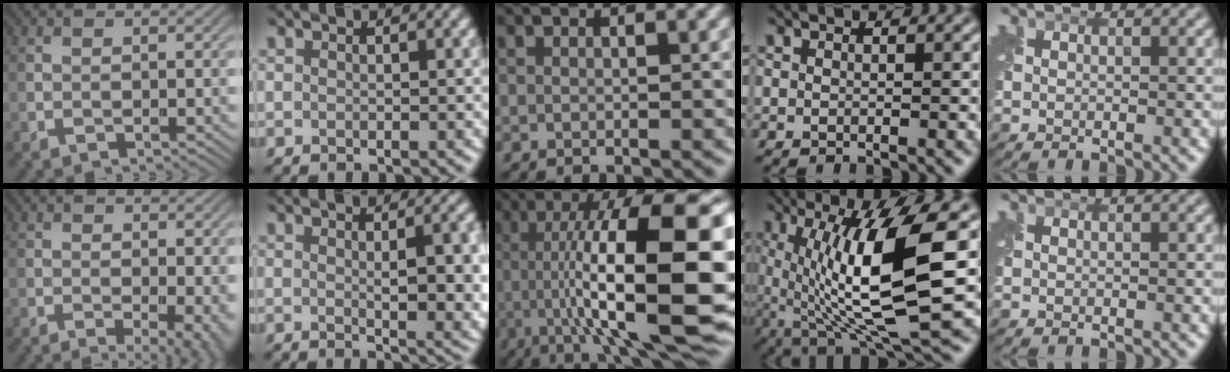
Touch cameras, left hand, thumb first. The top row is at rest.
{"thumb": {"total": 5.4, "force": [-1.1, 1.5, 5.0], "torque": [-0.073, -0.011, -0.010]}, "index": {"total": 7.1, "force": [0.3, 2.4, 6.7], "torque": [-0.069, -0.005, 0.012]}, "middle": {"total": 15.7, "force": [-0.9, 3.7, 15.2], "torque": [-0.211, 0.020, -0.007]}, "ring": {"total": 11.1, "force": [1.1, 2.6, 10.7], "torque": [-0.173, -0.011, 0.028]}}